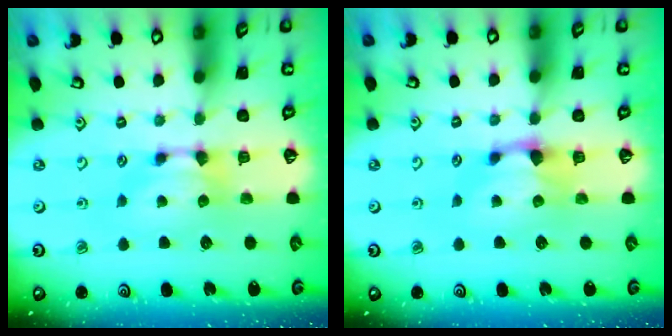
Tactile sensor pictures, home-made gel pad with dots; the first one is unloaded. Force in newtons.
{"total": 1.6, "press": 1.2, "slide": 1.0}